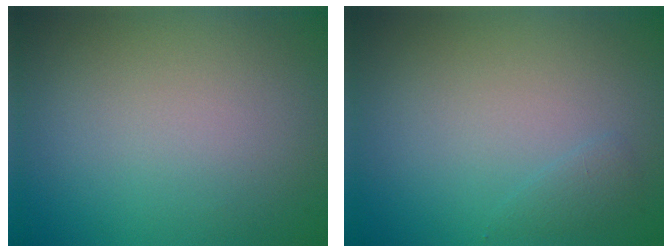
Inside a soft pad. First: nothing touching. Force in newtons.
{"total": 0.9, "press": 0.9, "slide": 0.1}